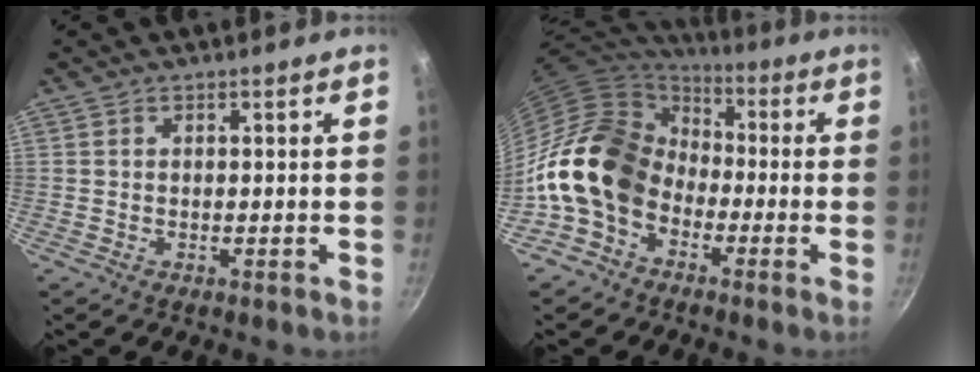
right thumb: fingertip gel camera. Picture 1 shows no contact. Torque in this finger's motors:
{"motor_torque": [2.59, 2.42, 1.38, -1.39, 0.42]}